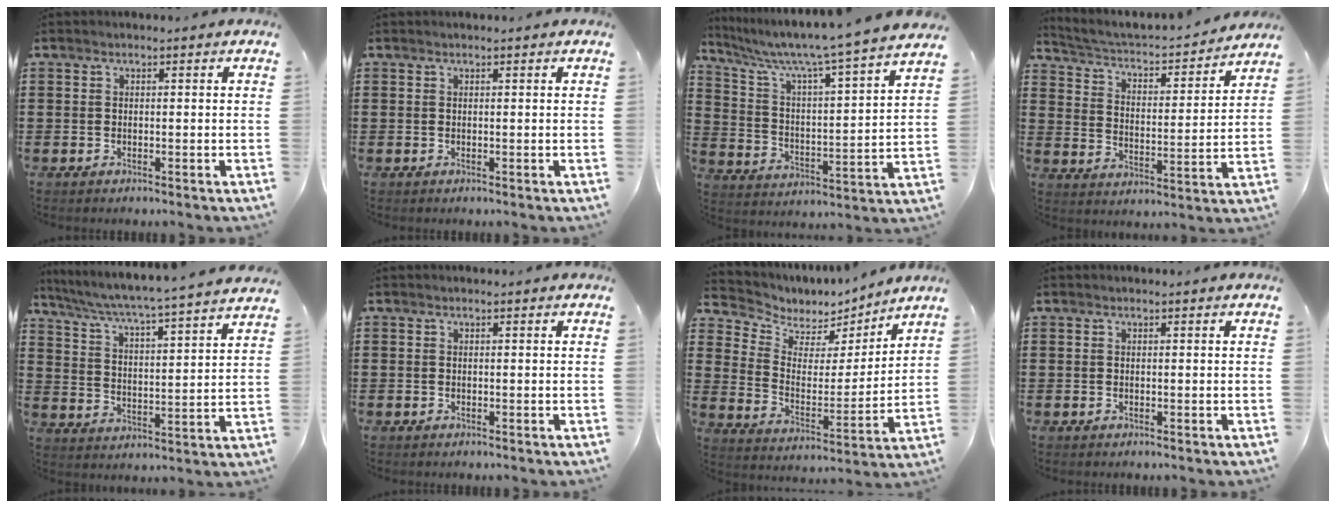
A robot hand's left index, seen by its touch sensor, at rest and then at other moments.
{"total": 0.0}
{"total": 6.7, "force": [5.8, -0.6, 3.2], "torque": [-0.091, -0.055, 0.088]}
{"total": 2.6, "force": [2.3, 0.7, 1.0], "torque": [-0.037, -0.029, 0.027]}
{"total": 4.5, "force": [4.1, -0.9, 1.7], "torque": [-0.055, -0.044, 0.058]}
{"total": 0.0}
{"total": 4.6, "force": [3.8, 2.7, 0.0], "torque": [-0.037, -0.034, 0.061]}
{"total": 0.0}